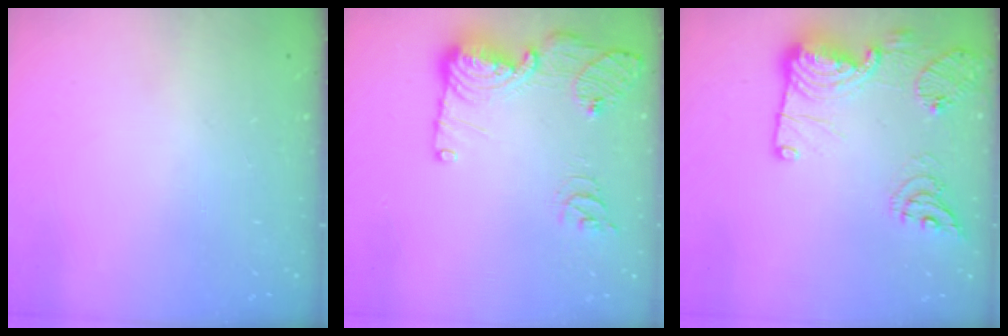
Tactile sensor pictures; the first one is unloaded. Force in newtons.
{"total": 15.8, "press": 15.7, "slide": 1.8}
{"total": 19.1, "press": 18.3, "slide": 5.5}